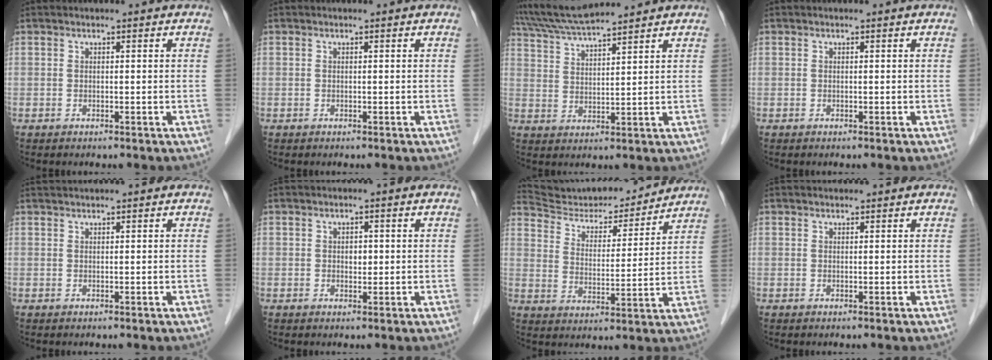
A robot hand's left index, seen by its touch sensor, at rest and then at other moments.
{"total": 0.0}
{"total": 9.6, "force": [8.9, -0.5, 3.4], "torque": [-0.074, 0.029, 0.166]}
{"total": 0.0}
{"total": 2.3, "force": [2.1, -0.2, 0.8], "torque": [-0.010, 0.025, 0.042]}
{"total": 1.3, "force": [0.2, 0.9, 0.9], "torque": [-0.013, 0.001, 0.003]}
{"total": 15.8, "force": [15.2, 2.5, 3.2], "torque": [-0.053, -0.002, 0.240]}
{"total": 1.0, "force": [1.0, 0.2, 0.2], "torque": [-0.010, 0.015, 0.020]}